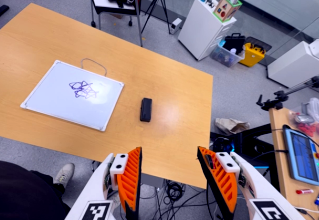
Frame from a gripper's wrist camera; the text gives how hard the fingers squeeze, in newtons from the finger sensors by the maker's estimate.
{"total": 0.0}